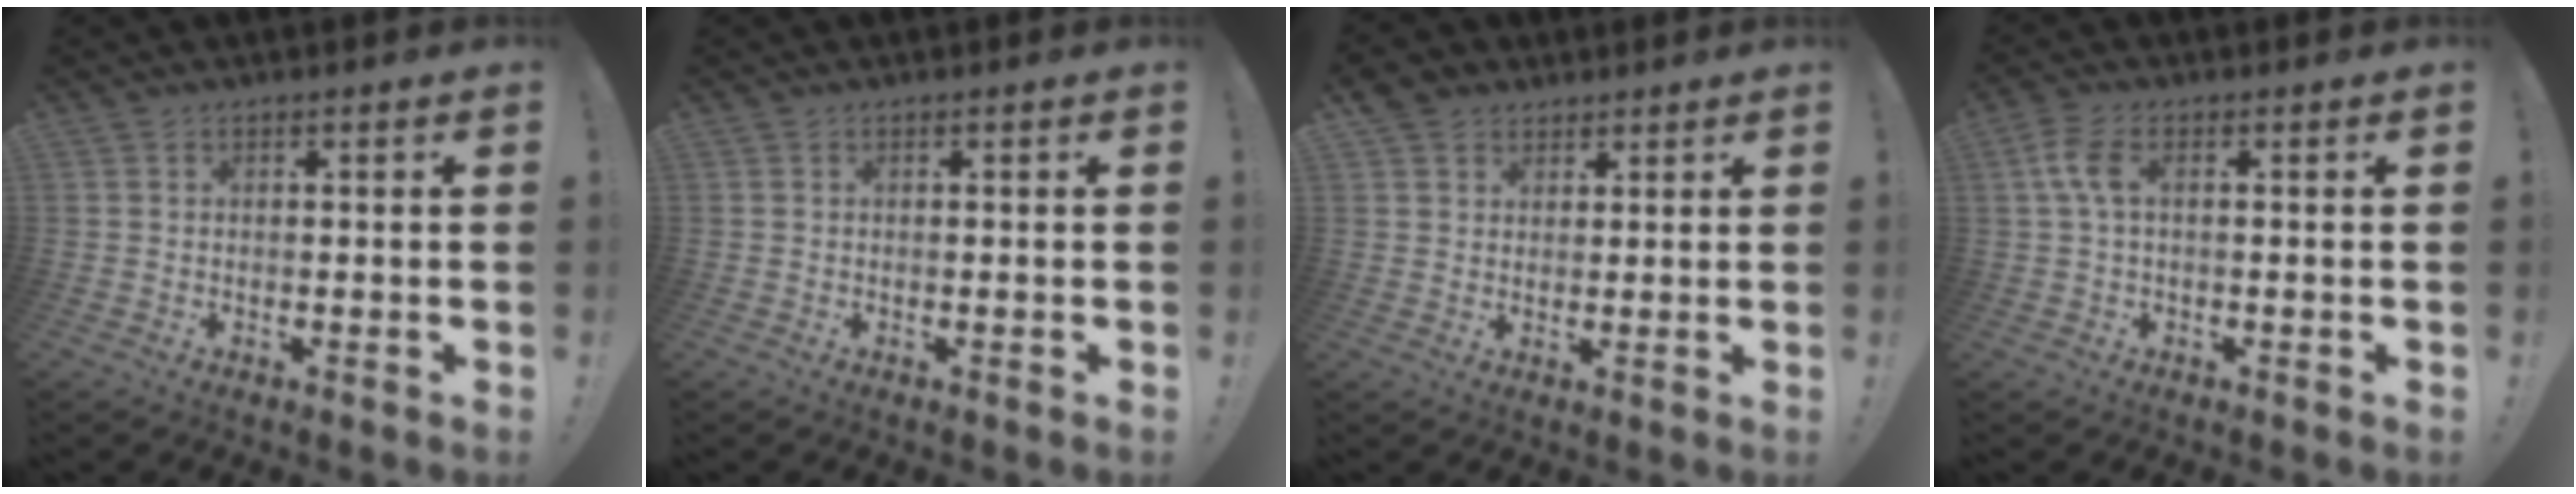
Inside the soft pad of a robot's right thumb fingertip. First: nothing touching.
{"total": 0.0}
{"total": 4.3, "force": [2.8, 3.2, 0.6], "torque": [-0.014, -0.011, 0.056]}
{"total": 5.6, "force": [0.8, 2.4, 4.9], "torque": [-0.113, 0.006, 0.015]}